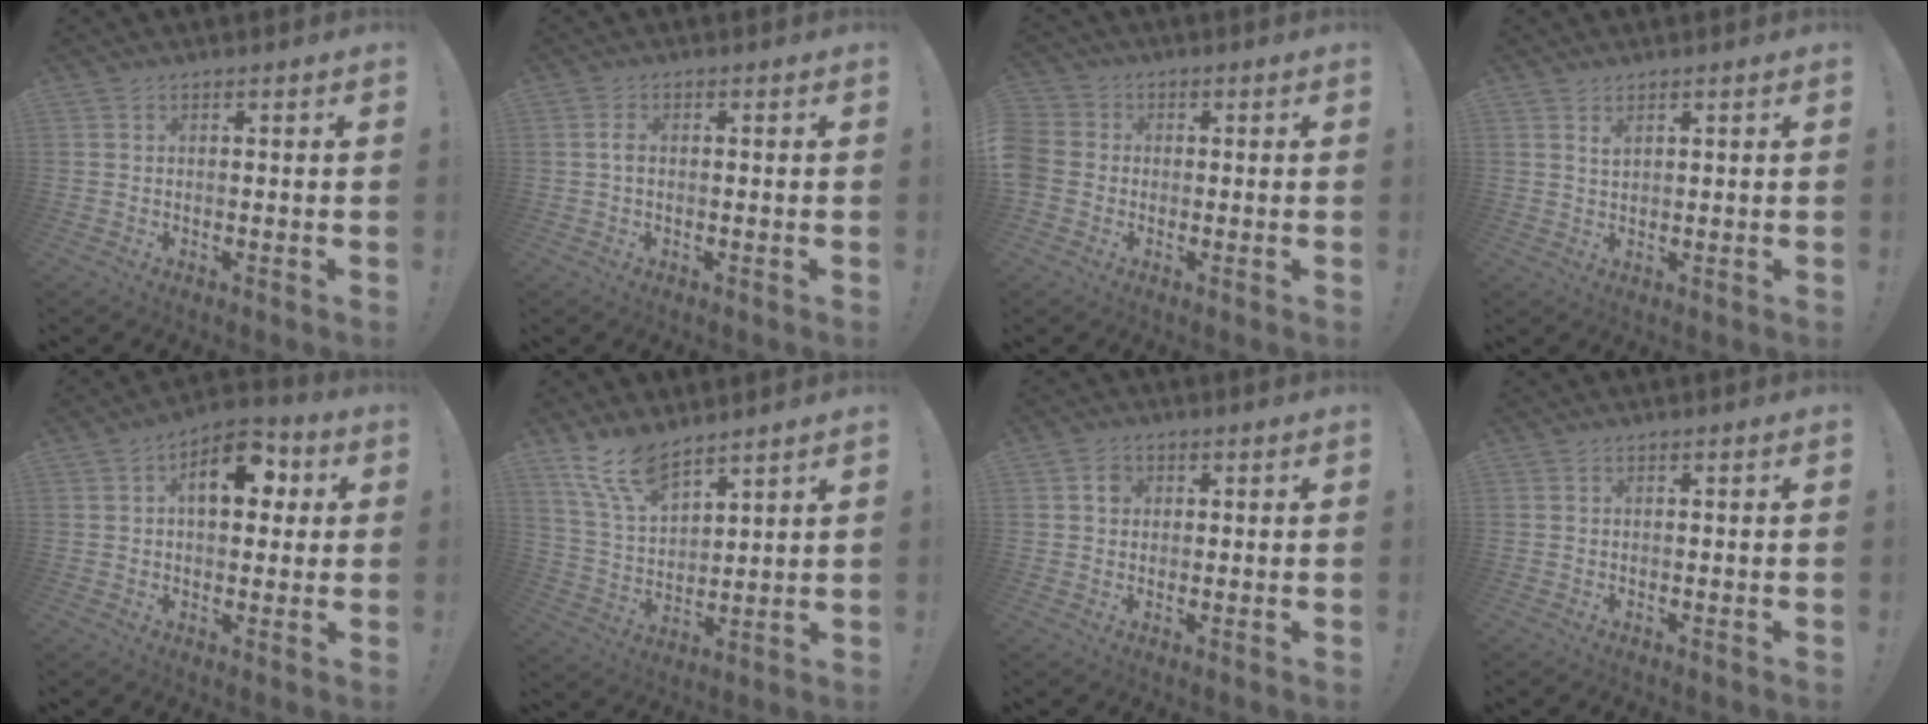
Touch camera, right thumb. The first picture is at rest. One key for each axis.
{"total": 1.6, "fx": -0.3, "fy": 0.7, "fz": 1.4, "tx": -0.033, "ty": 0.007, "tz": -0.006}
{"total": 5.7, "fx": -0.9, "fy": 5.1, "fz": 2.2, "tx": -0.053, "ty": 0.013, "tz": -0.017}
{"total": 1.5, "fx": 1.1, "fy": 0.5, "fz": 0.9, "tx": -0.004, "ty": -0.008, "tz": 0.017}
{"total": 12.4, "fx": 2.9, "fy": 7.2, "fz": 9.7, "tx": -0.135, "ty": 0.012, "tz": 0.047}
{"total": 11.9, "fx": 9.5, "fy": 4.4, "fz": 5.8, "tx": -0.124, "ty": -0.054, "tz": 0.182}
{"total": 3.1, "fx": 0.6, "fy": 2.8, "fz": 1.1, "tx": -0.007, "ty": 0.000, "tz": 0.008}
{"total": 0.0}